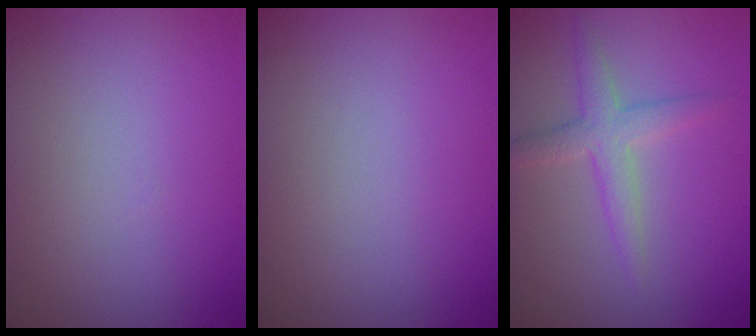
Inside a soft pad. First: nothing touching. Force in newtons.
{"total": 0.0}
{"total": 2.8, "press": 2.8, "slide": 0.1}